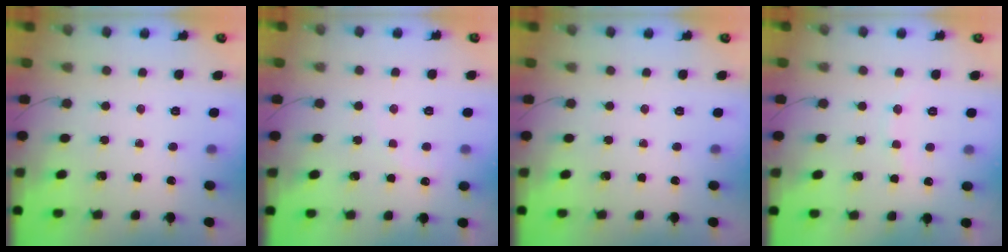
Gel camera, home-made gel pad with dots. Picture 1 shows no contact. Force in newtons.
{"total": 5.3, "press": 5.2, "slide": 1.0}
{"total": 0.0}
{"total": 6.5, "press": 6.4, "slide": 1.4}